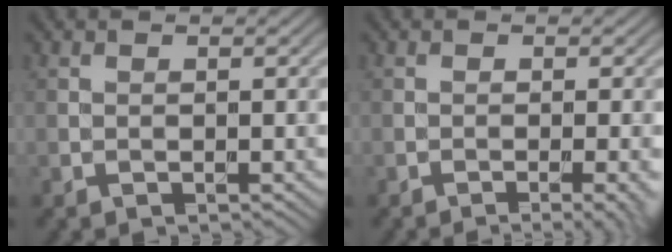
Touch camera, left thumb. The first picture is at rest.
{"total": 3.2, "force": [-1.3, 0.6, 2.8], "torque": [-0.036, 0.003, -0.022]}